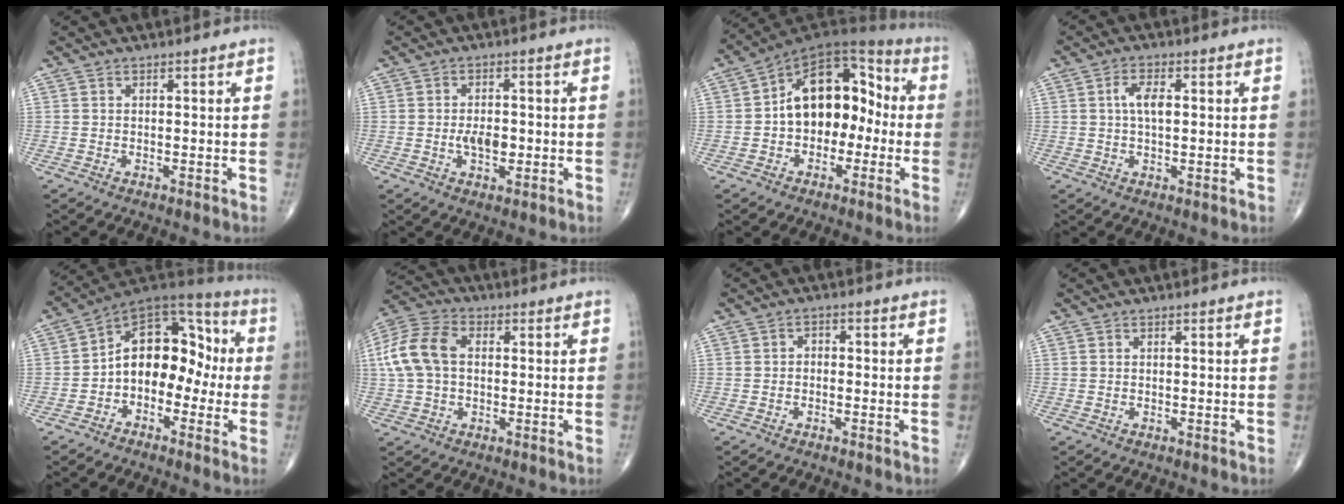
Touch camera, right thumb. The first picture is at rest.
{"total": 4.8, "force": [-0.7, 2.7, 3.9], "torque": [-0.057, 0.001, -0.011]}
{"total": 15.6, "force": [-1.1, 10.5, 11.4], "torque": [-0.130, 0.053, -0.034]}
{"total": 4.8, "force": [0.8, 2.2, 4.2], "torque": [-0.079, -0.001, 0.010]}
{"total": 14.3, "force": [-1.9, 9.9, 10.1], "torque": [-0.107, 0.055, -0.048]}
{"total": 11.2, "force": [1.1, 7.5, 8.2], "torque": [-0.177, 0.029, 0.015]}
{"total": 1.4, "force": [-0.6, 1.0, 0.7], "torque": [0.001, 0.008, -0.017]}
{"total": 0.0}